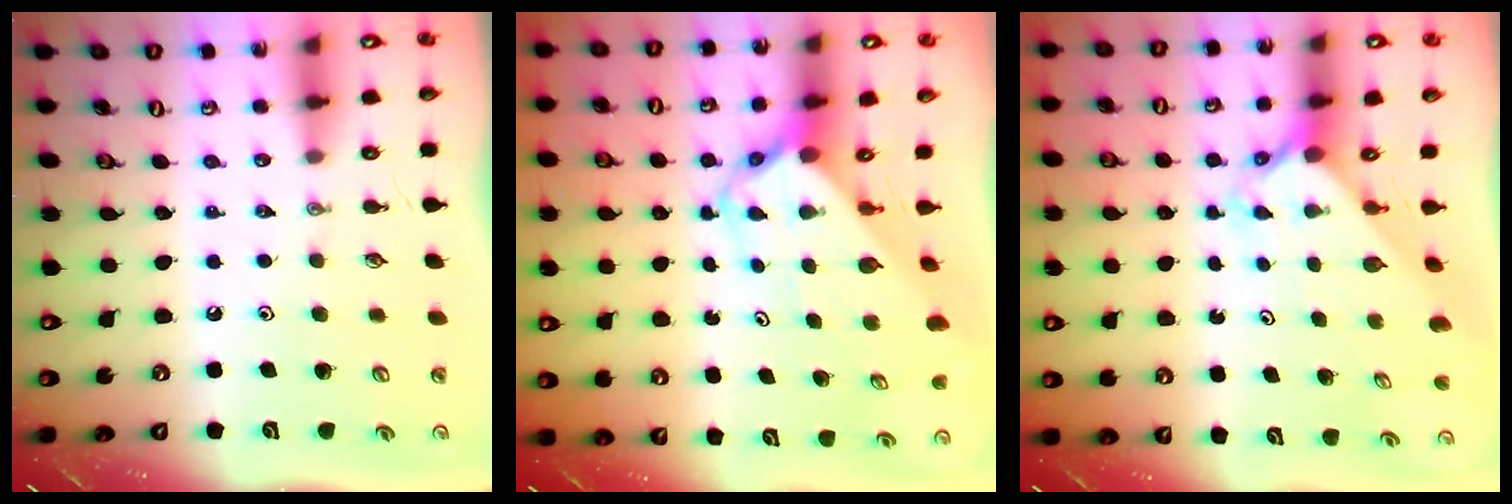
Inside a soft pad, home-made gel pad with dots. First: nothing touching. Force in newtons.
{"total": 3.7, "press": 3.7, "slide": 0.3}
{"total": 2.5, "press": 2.5, "slide": 0.3}